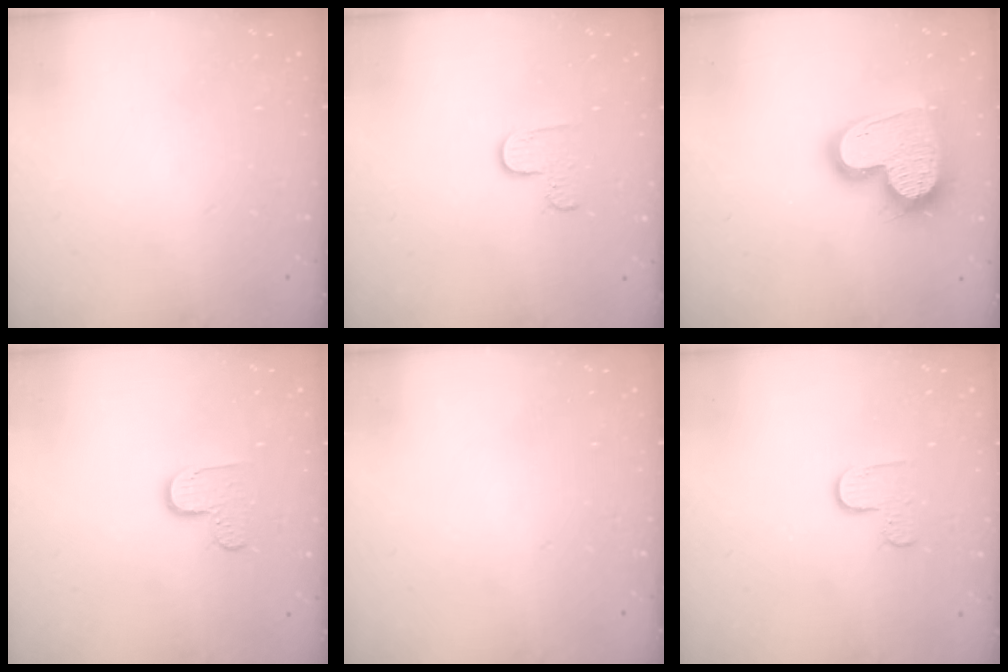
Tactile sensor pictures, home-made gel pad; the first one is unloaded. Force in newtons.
{"total": 4.2, "press": 4.1, "slide": 0.4}
{"total": 21.6, "press": 21.5, "slide": 1.8}
{"total": 6.1, "press": 6.1, "slide": 0.3}
{"total": 0.0}
{"total": 3.6, "press": 3.6, "slide": 0.4}